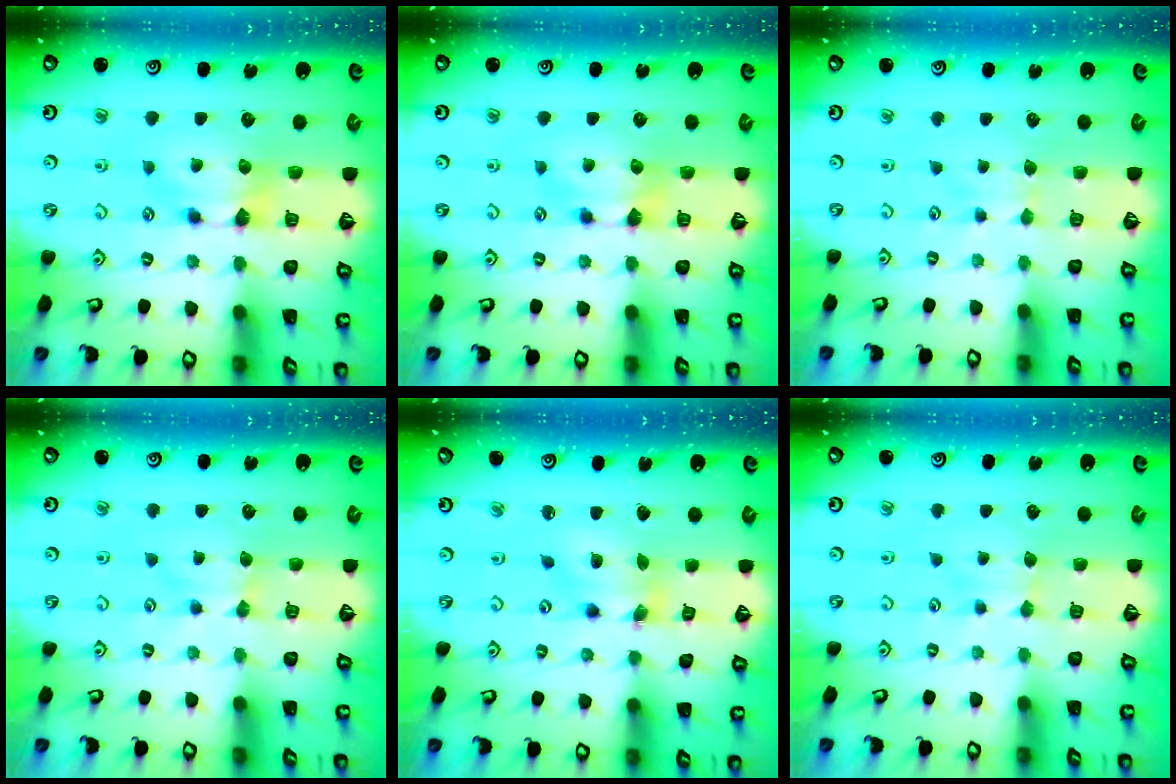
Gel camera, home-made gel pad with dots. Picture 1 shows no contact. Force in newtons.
{"total": 0.0}
{"total": 2.3, "press": 2.2, "slide": 0.5}
{"total": 1.8, "press": 1.8, "slide": 0.4}
{"total": 4.3, "press": 3.9, "slide": 1.8}
{"total": 1.9, "press": 1.8, "slide": 0.4}